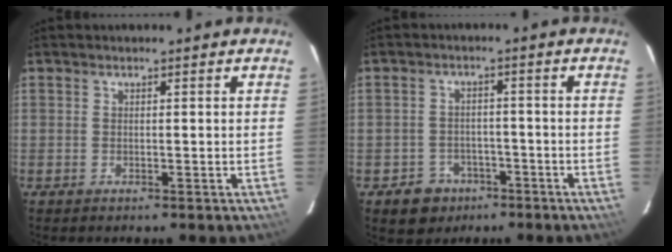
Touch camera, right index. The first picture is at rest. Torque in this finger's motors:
{"motor_torque": [-0.14, 0.01, -0.24, -0.17]}